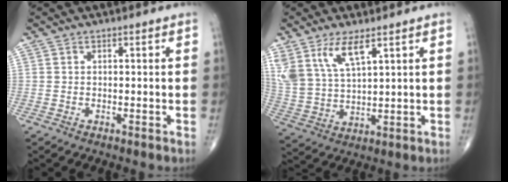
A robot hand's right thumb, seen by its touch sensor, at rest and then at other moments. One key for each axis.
{"total": 10.1, "fx": 6.0, "fy": 3.9, "fz": 7.2, "tx": -0.151, "ty": -0.021, "tz": 0.133}